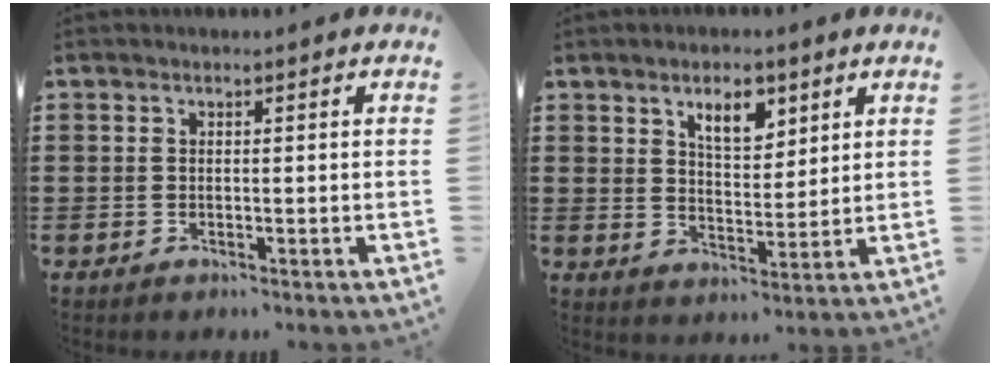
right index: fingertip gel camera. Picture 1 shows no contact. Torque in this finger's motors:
{"motor_torque": [0.44, 0.35, 0.48, 0.05]}